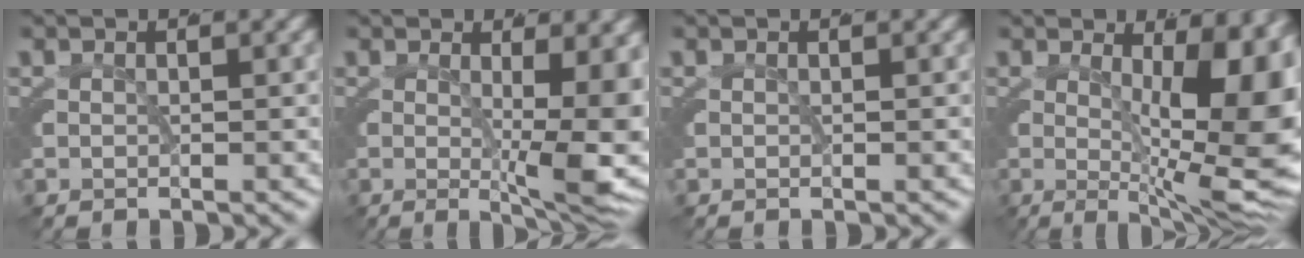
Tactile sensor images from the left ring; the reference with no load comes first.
{"total": 7.3, "force": [-0.7, 1.9, 7.0], "torque": [-0.074, -0.018, -0.008]}
{"total": 0.0}
{"total": 12.1, "force": [-0.3, 4.6, 11.2], "torque": [-0.111, -0.023, 0.008]}